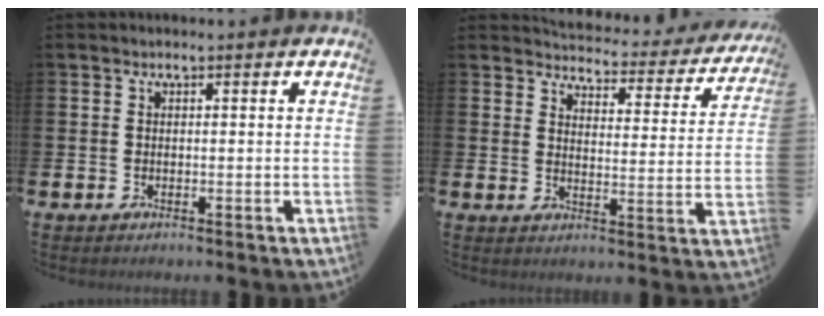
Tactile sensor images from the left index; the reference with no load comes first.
{"total": 3.7, "force": [3.5, 1.0, 0.5], "torque": [-0.020, -0.037, 0.053]}